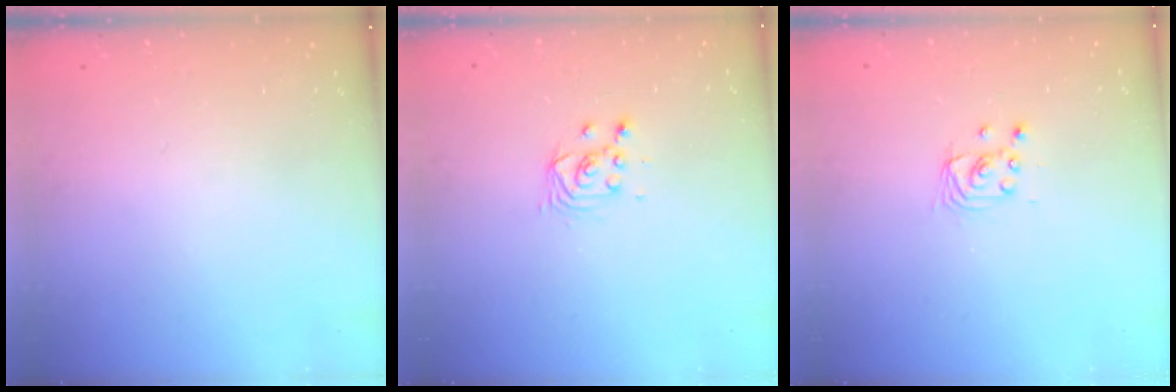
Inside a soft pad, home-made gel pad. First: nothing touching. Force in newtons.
{"total": 2.9, "press": 2.9, "slide": 0.1}
{"total": 2.9, "press": 2.9, "slide": 0.2}